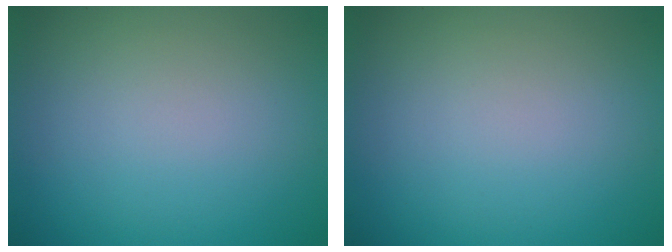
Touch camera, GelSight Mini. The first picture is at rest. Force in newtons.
{"total": 0.0}